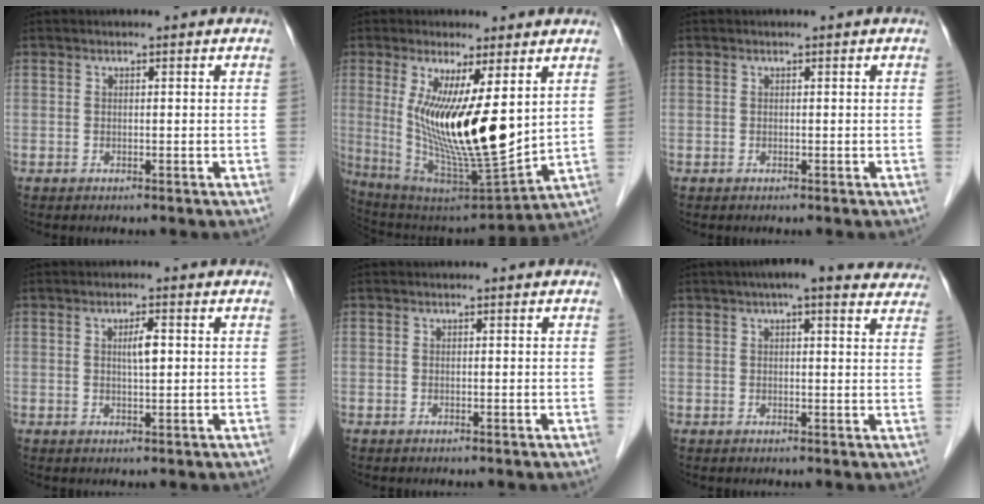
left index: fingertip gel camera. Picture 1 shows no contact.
{"total": 16.6, "force": [3.2, 2.9, 16.0], "torque": [-0.290, -0.027, 0.070]}
{"total": 0.0}
{"total": 2.6, "force": [0.5, 0.5, 2.5], "torque": [-0.042, 0.002, 0.009]}
{"total": 0.0}
{"total": 12.7, "force": [10.3, 3.1, 6.7], "torque": [-0.075, 0.033, 0.117]}